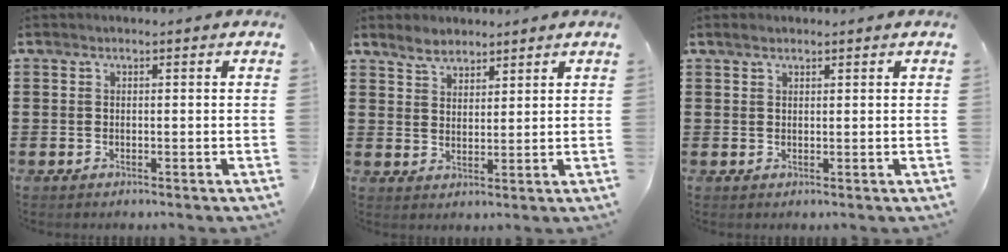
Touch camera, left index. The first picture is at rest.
{"total": 3.5, "force": [3.1, 1.6, 0.6], "torque": [-0.021, 0.003, 0.060]}
{"total": 1.1, "force": [1.0, 0.3, 0.3], "torque": [-0.008, 0.003, 0.018]}